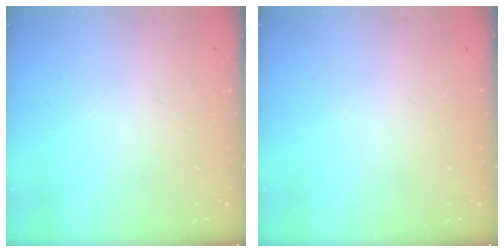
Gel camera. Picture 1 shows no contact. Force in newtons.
{"total": 0.0}